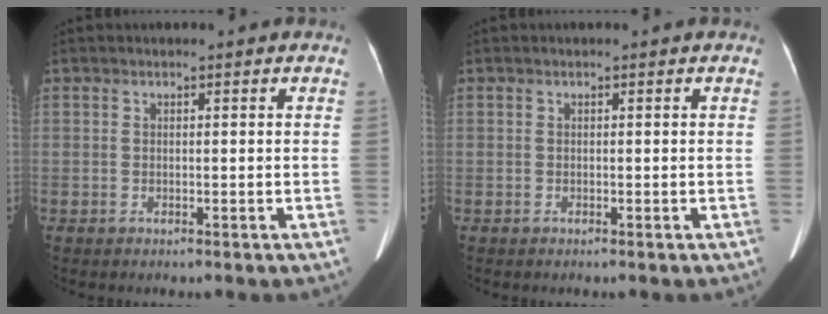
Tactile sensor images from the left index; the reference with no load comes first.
{"total": 0.0}